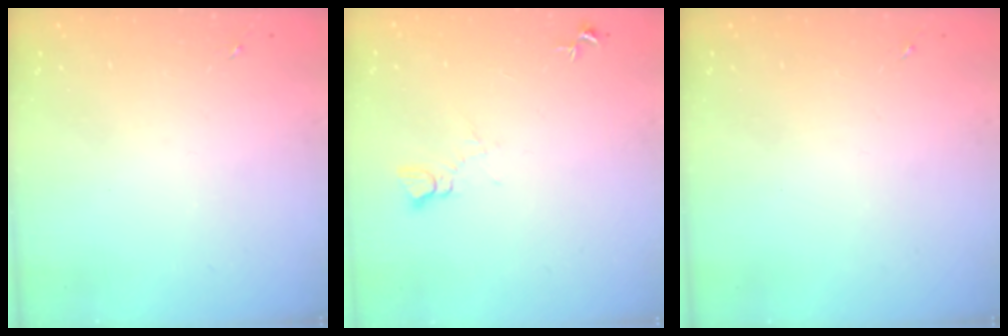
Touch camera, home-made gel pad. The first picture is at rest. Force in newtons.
{"total": 4.3, "press": 4.3, "slide": 0.4}
{"total": 0.0}